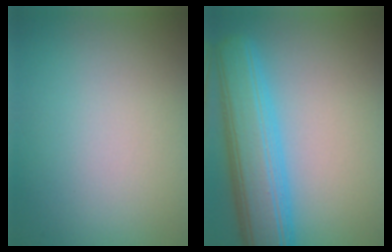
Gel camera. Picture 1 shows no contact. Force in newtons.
{"total": 7.6, "press": 7.6, "slide": 0.1}